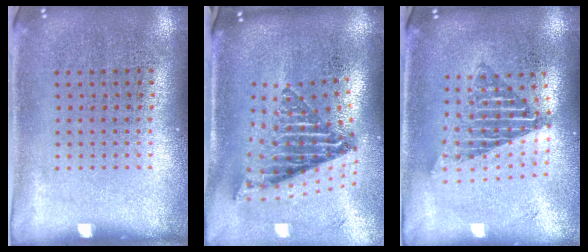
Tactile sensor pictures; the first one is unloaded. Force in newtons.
{"total": 2.6, "press": 1.6, "slide": 2.0}
{"total": 1.7, "press": 1.4, "slide": 1.0}